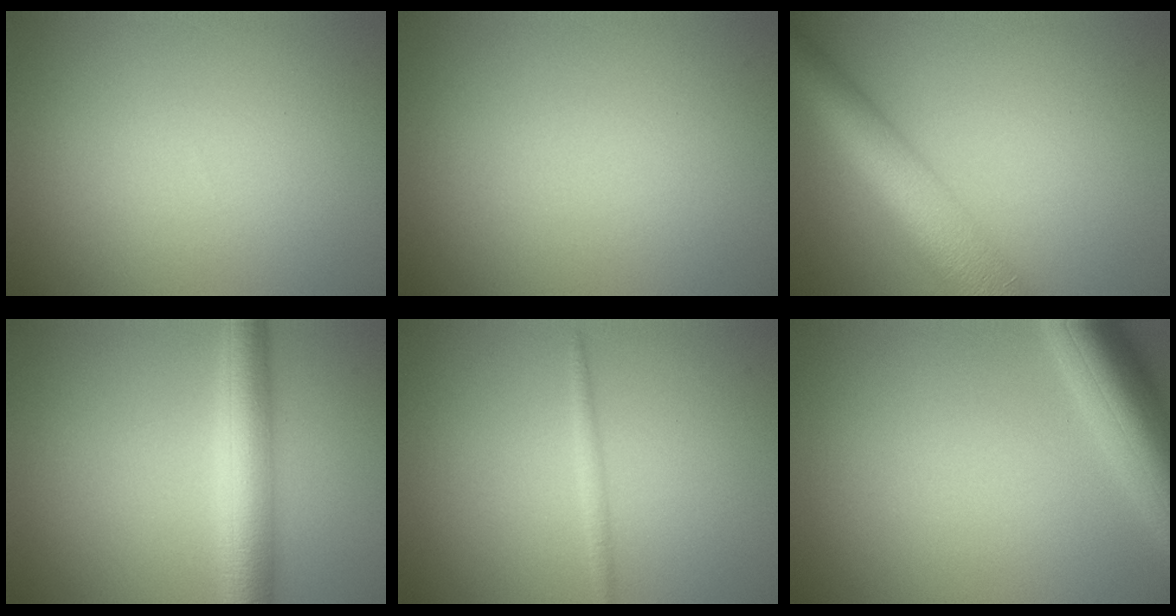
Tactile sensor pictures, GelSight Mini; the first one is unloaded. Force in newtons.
{"total": 0.0}
{"total": 8.4, "press": 8.4, "slide": 0.4}
{"total": 5.2, "press": 5.2, "slide": 0.2}
{"total": 1.0, "press": 1.0, "slide": 0.0}
{"total": 6.6, "press": 6.5, "slide": 0.4}